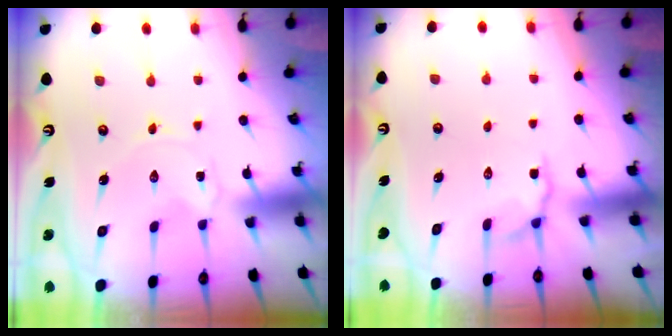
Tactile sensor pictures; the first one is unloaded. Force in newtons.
{"total": 5.1, "press": 4.9, "slide": 1.5}